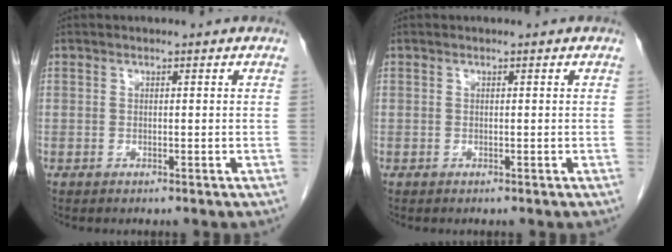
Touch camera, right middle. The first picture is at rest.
{"total": 0.0}